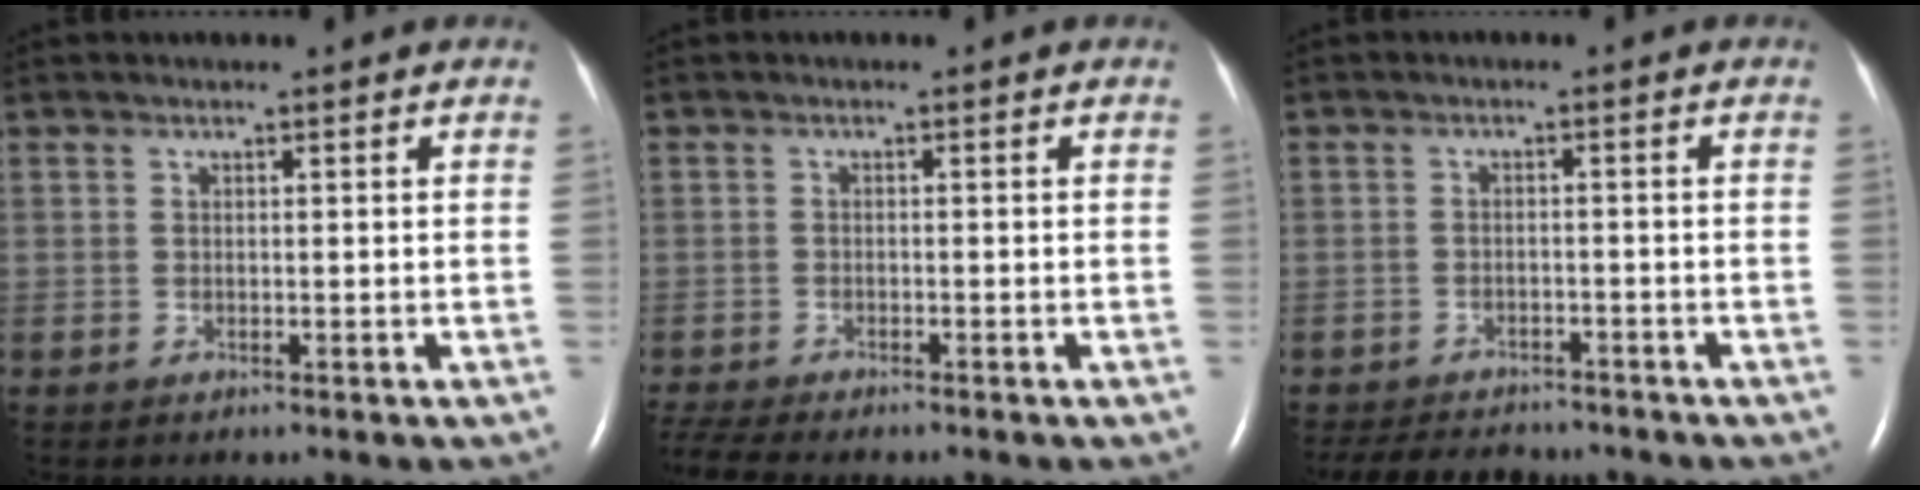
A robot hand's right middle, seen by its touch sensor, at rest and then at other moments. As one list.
[{"total": 6.6, "force": [-5.8, 1.0, 3.0], "torque": [-0.062, -0.011, -0.095]}, {"total": 10.4, "force": [-9.3, 3.4, 3.2], "torque": [-0.064, -0.005, -0.124]}]